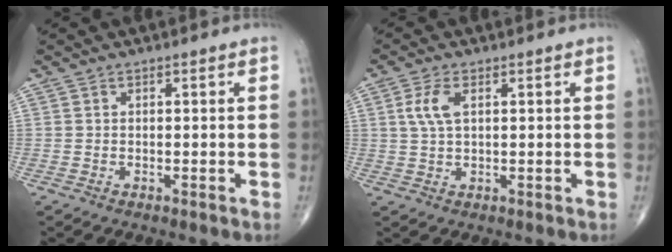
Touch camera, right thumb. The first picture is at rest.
{"total": 4.5, "force": [1.3, 2.2, 3.8], "torque": [-0.088, 0.003, 0.026]}